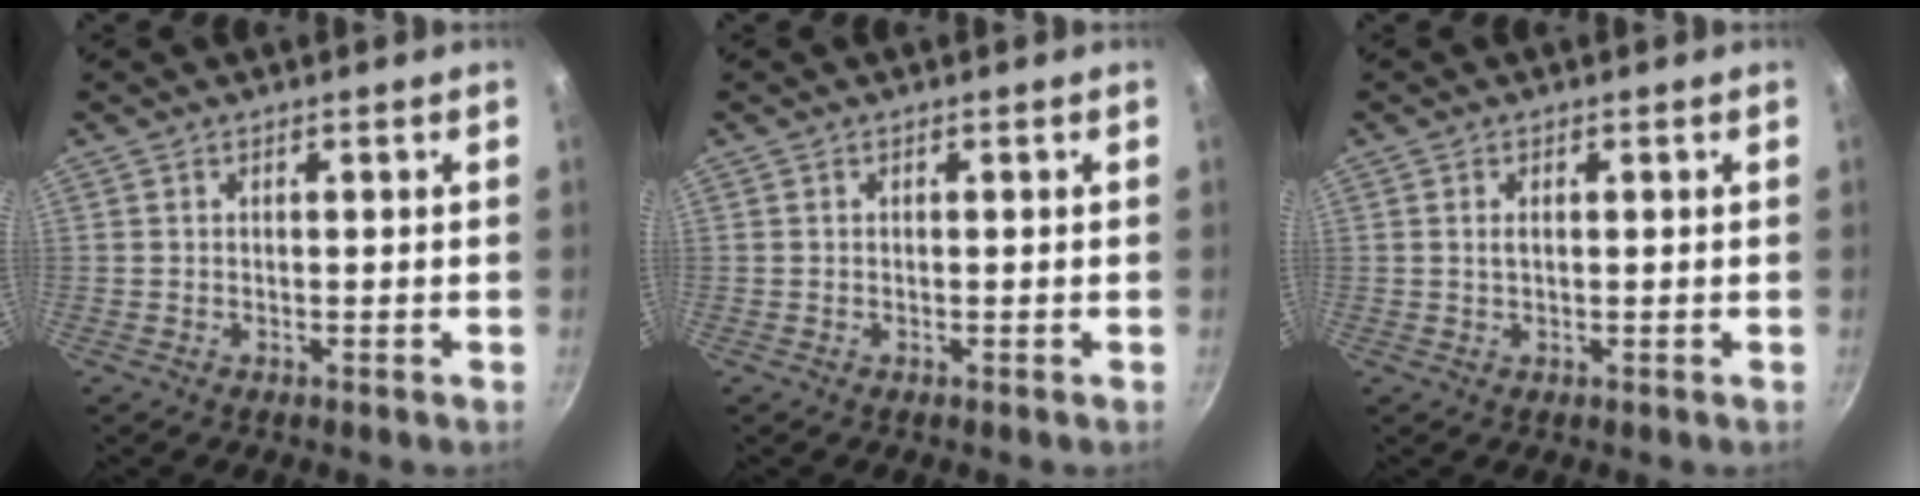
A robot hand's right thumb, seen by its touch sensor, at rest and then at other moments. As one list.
[{"total": 0.0}, {"total": 1.5, "force": [0.3, 0.8, 1.2], "torque": [-0.022, 0.002, 0.004]}]